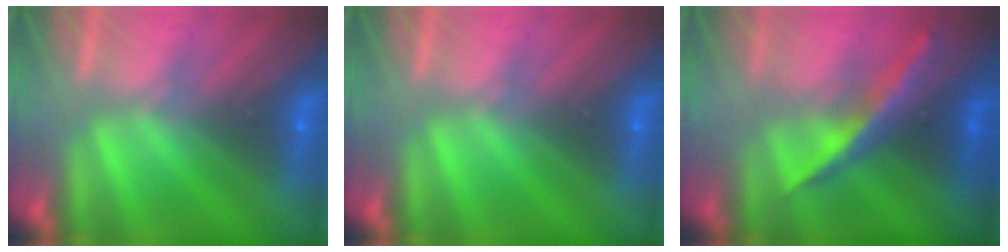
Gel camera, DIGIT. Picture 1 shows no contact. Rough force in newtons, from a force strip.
{"total": 0.0}
{"total": 7.3}